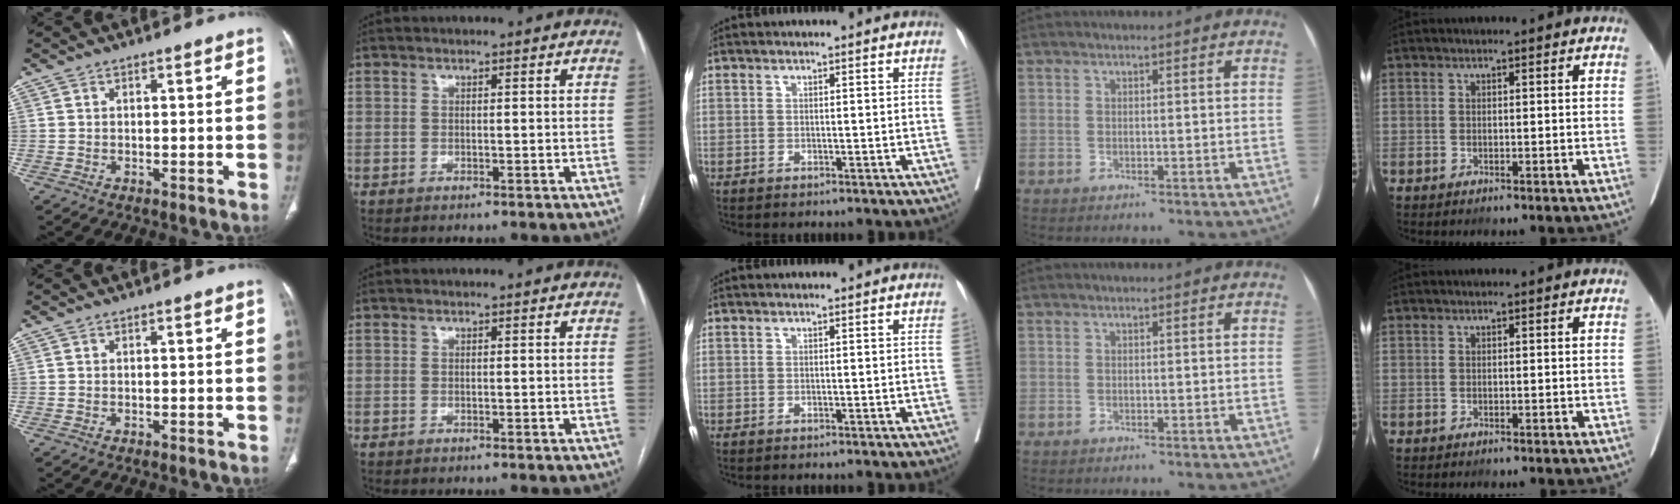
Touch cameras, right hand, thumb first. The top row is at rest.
{}